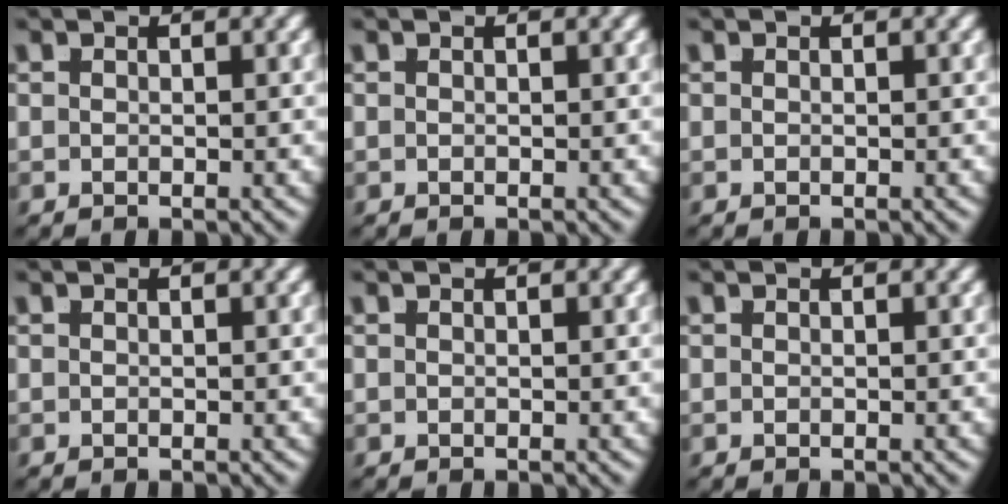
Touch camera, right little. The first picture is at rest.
{"total": 0.0}
{"total": 0.0}
{"total": 0.0}
{"total": 0.0}
{"total": 0.0}